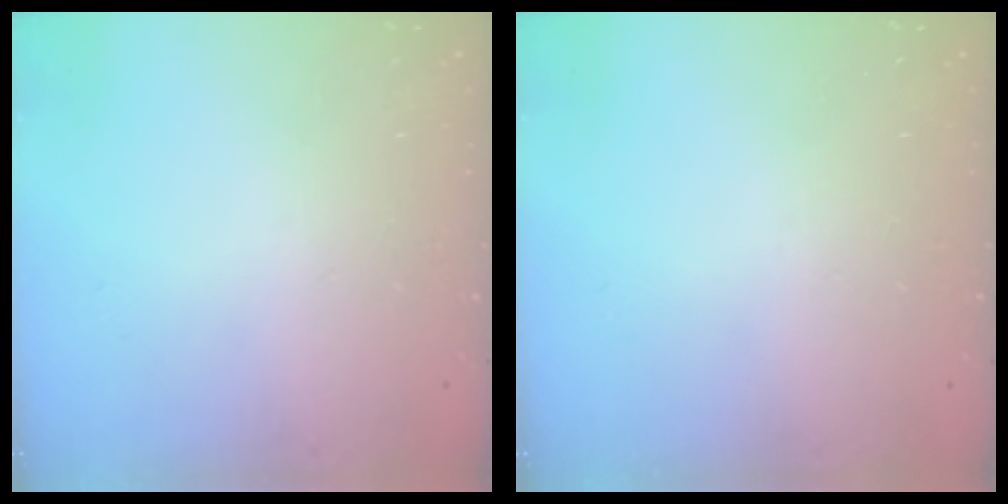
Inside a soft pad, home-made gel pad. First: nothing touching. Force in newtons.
{"total": 0.0}